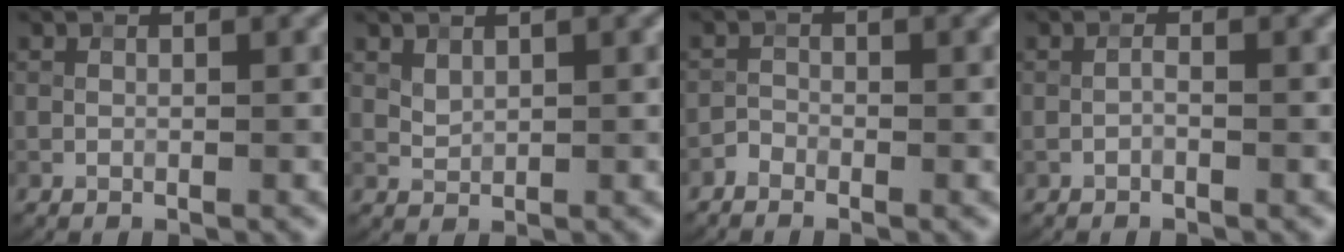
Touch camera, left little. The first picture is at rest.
{"total": 1.0, "force": [0.7, 0.5, 0.5], "torque": [-0.014, -0.002, 0.020]}
{"total": 1.1, "force": [-0.9, 0.4, 0.2], "torque": [-0.003, 0.005, -0.021]}
{"total": 0.6, "force": [-0.3, 0.1, 0.4], "torque": [-0.011, 0.002, -0.008]}